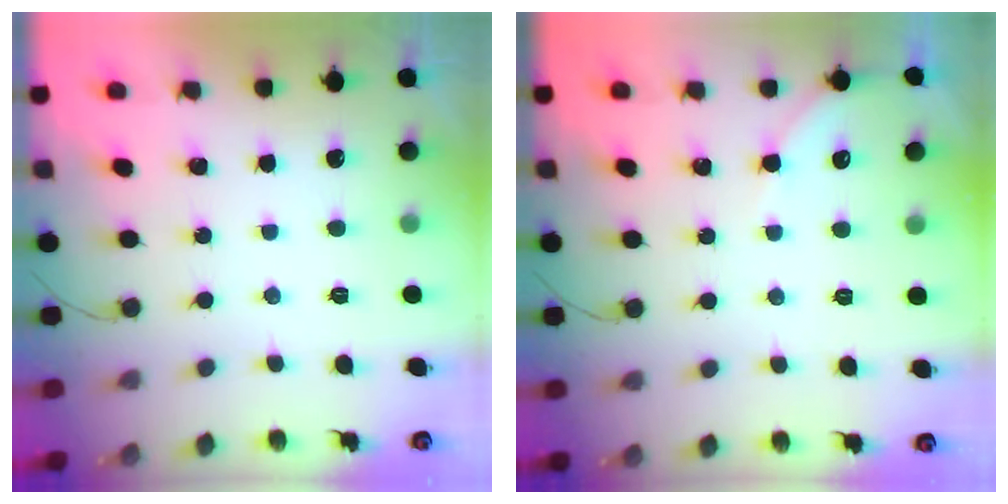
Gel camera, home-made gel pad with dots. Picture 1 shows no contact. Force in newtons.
{"total": 3.6, "press": 3.5, "slide": 0.5}